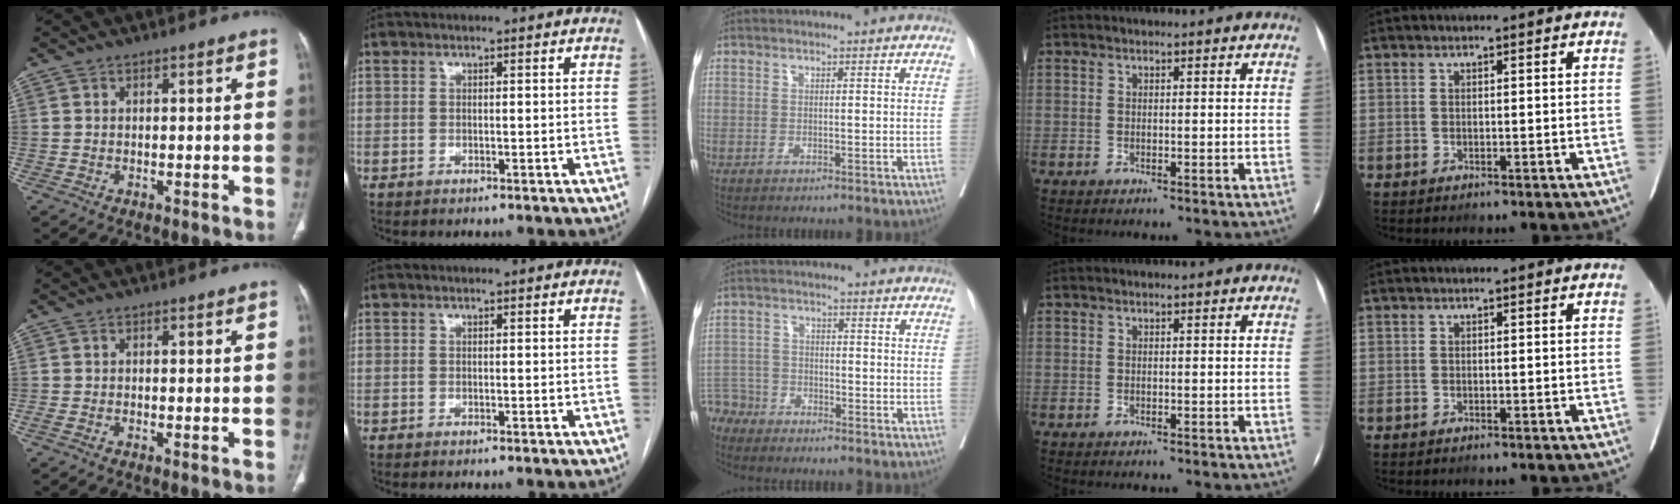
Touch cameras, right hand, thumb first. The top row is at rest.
{"thumb": {"total": 1.2, "force": [-0.4, 0.4, 1.1], "torque": [-0.028, -0.005, -0.009]}, "middle": {"total": 4.7, "force": [-4.2, 2.0, -0.7], "torque": [0.019, -0.001, -0.087]}}